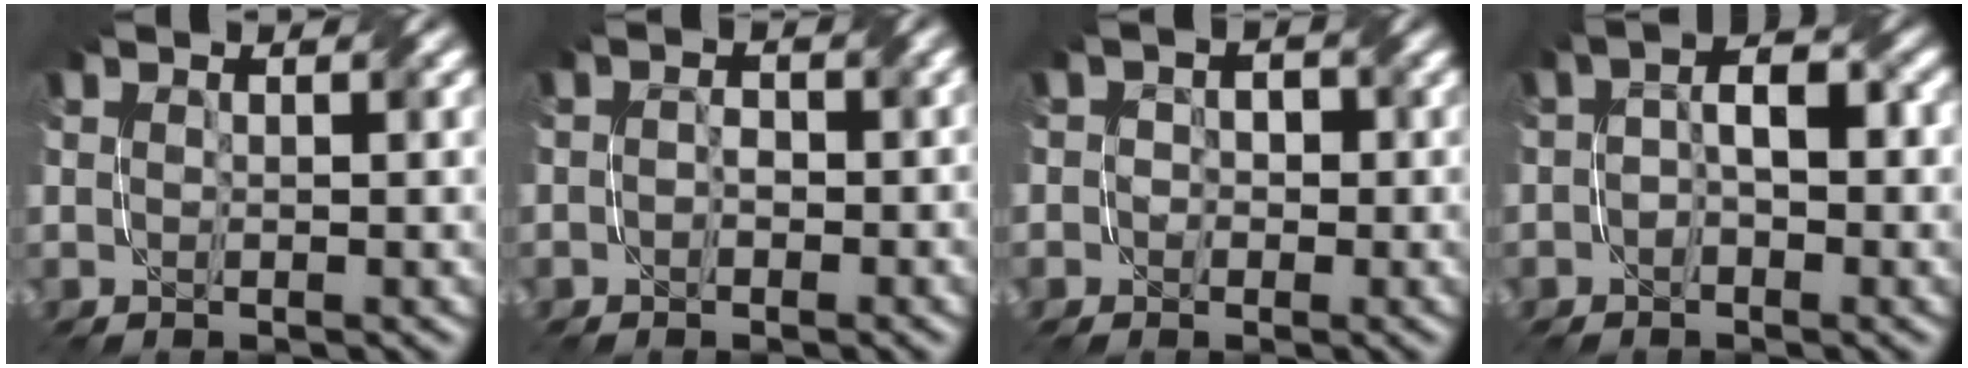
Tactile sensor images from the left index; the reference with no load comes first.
{"total": 1.9, "force": [-0.9, 1.4, 1.1], "torque": [-0.003, 0.001, -0.016]}
{"total": 2.6, "force": [-0.6, 2.4, 0.7], "torque": [0.004, 0.011, -0.032]}
{"total": 3.4, "force": [-0.7, 2.0, 2.7], "torque": [-0.042, 0.007, -0.020]}